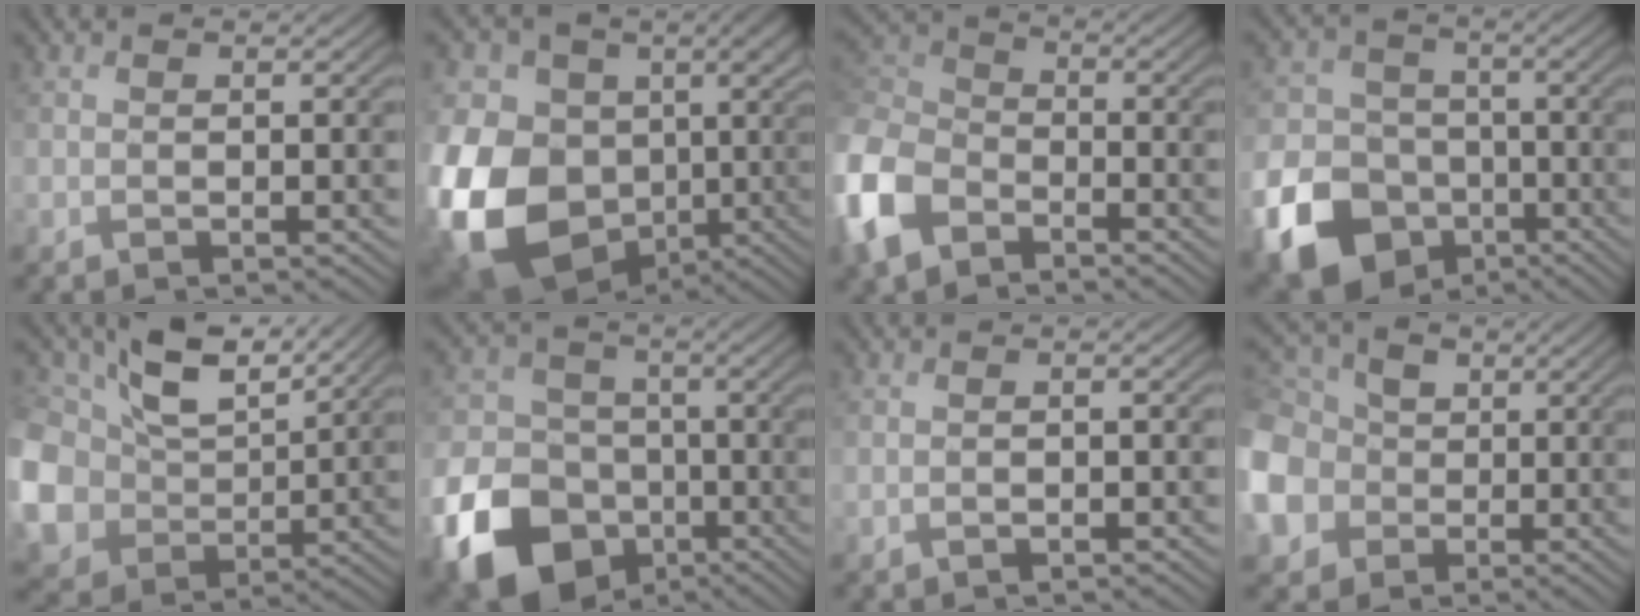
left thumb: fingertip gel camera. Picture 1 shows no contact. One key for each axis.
{"total": 21.1, "fx": -2.6, "fy": 16.8, "fz": 12.5, "tx": -0.305, "ty": -0.041, "tz": -0.031}
{"total": 10.8, "fx": -5.4, "fy": 7.1, "fz": 6.2, "tx": -0.178, "ty": -0.014, "tz": -0.129}
{"total": 15.1, "fx": -7.0, "fy": 11.7, "fz": 6.5, "tx": -0.172, "ty": -0.052, "tz": -0.136}
{"total": 14.1, "fx": 4.3, "fy": 10.5, "fz": 8.3, "tx": -0.239, "ty": 0.002, "tz": 0.083}
{"total": 16.6, "fx": -7.4, "fy": 12.7, "fz": 7.8, "tx": -0.217, "ty": -0.048, "tz": -0.136}
{"total": 1.6, "fx": -0.6, "fy": 0.3, "fz": 1.5, "tx": -0.026, "ty": 0.001, "tz": -0.012}
{"total": 11.6, "fx": -1.3, "fy": 10.0, "fz": 5.8, "tx": -0.205, "ty": -0.021, "tz": -0.032}